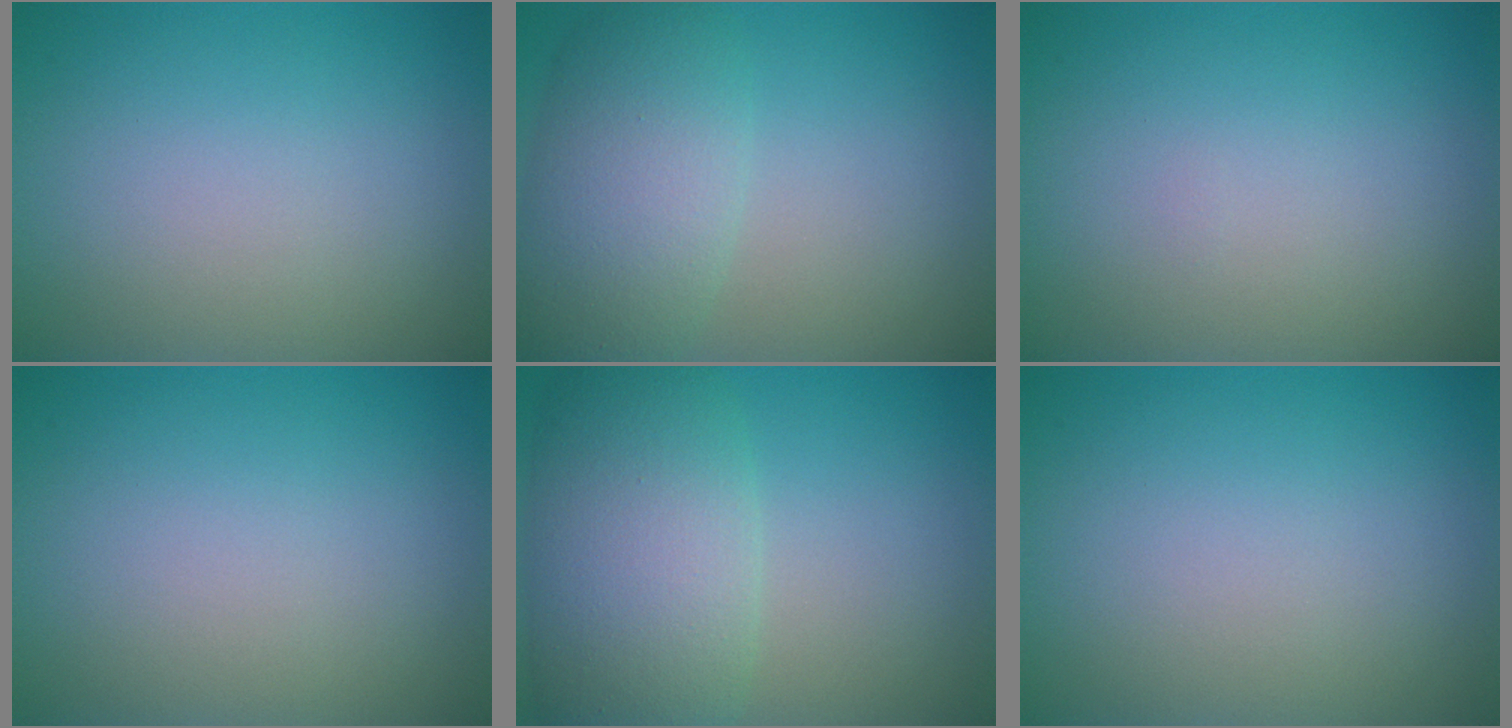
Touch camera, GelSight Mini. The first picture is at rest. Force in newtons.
{"total": 5.9, "press": 5.9, "slide": 0.1}
{"total": 0.0}
{"total": 0.0}
{"total": 8.4, "press": 8.4, "slide": 0.6}
{"total": 0.0}